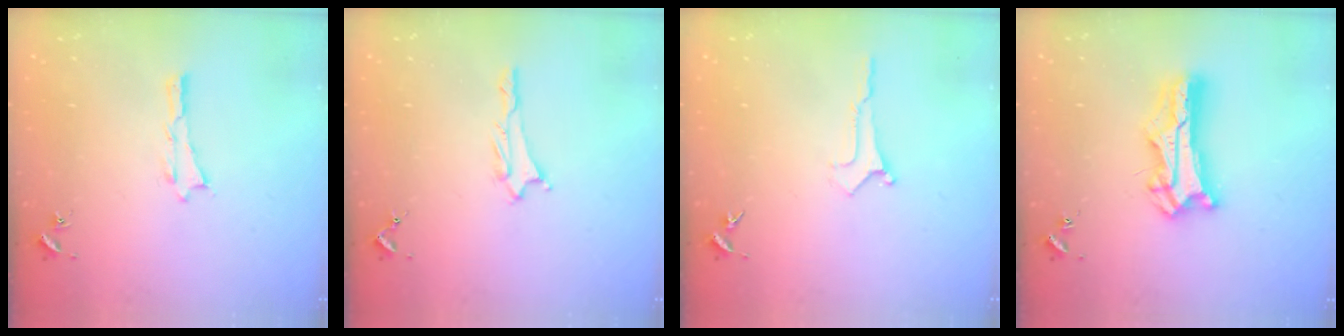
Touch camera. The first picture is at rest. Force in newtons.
{"total": 1.2, "press": 1.2, "slide": 0.1}
{"total": 0.0}
{"total": 9.2, "press": 9.2, "slide": 1.0}